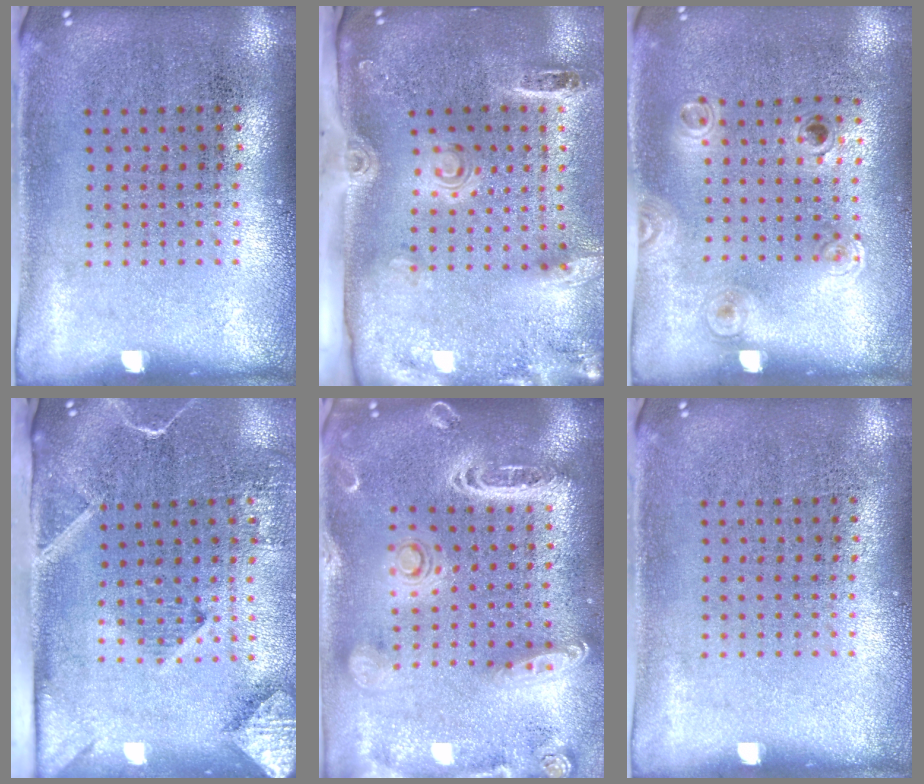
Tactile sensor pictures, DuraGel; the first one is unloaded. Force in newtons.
{"total": 2.9, "press": 2.0, "slide": 2.1}
{"total": 1.1, "press": 0.8, "slide": 0.8}
{"total": 2.9, "press": 2.1, "slide": 2.0}
{"total": 2.8, "press": 2.4, "slide": 1.4}
{"total": 0.0}